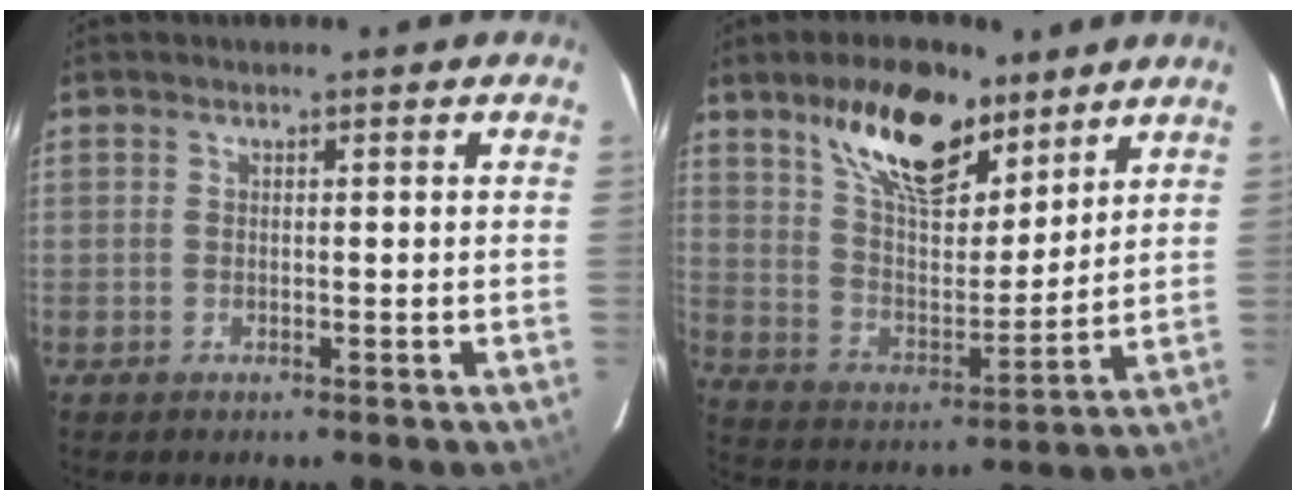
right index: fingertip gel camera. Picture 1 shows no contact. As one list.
[{"total": 17.6, "force": [11.2, 7.9, 11.1], "torque": [-0.195, 0.017, 0.201]}]